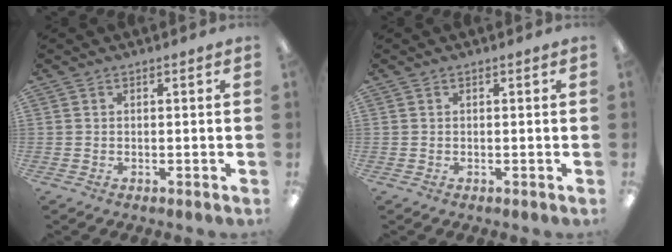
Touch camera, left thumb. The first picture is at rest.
{"total": 0.0}